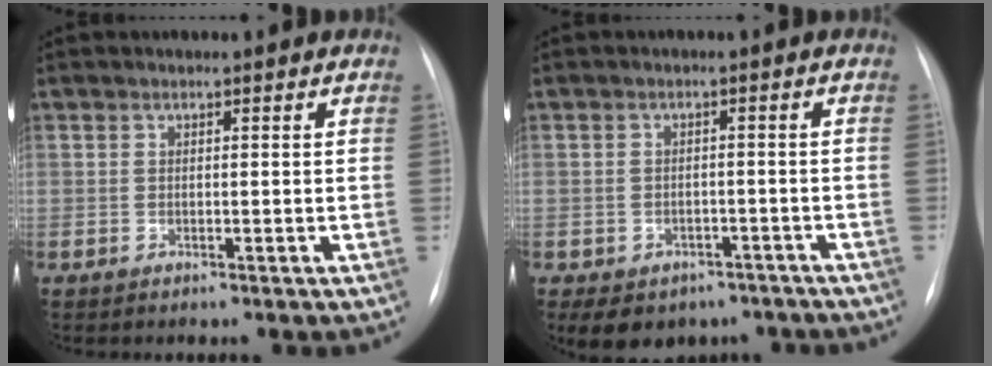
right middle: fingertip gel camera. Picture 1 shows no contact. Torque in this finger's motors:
{"motor_torque": [0.93, -0.96, 0.06, 0.05]}